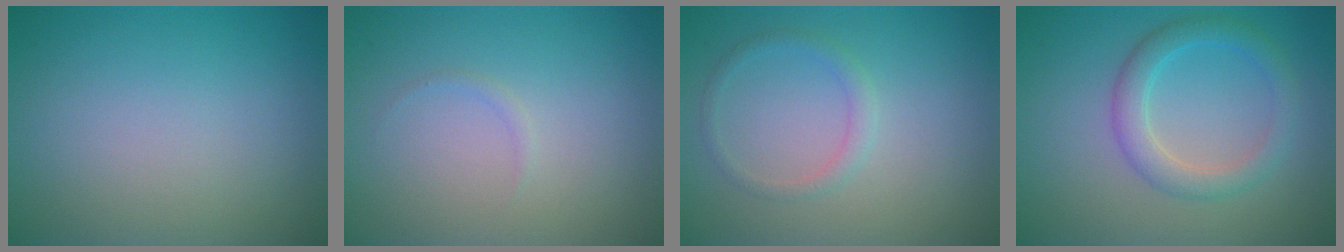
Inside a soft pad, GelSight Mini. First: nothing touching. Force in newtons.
{"total": 0.5, "press": 0.5, "slide": 0.0}
{"total": 1.4, "press": 1.4, "slide": 0.1}
{"total": 3.2, "press": 3.2, "slide": 0.2}